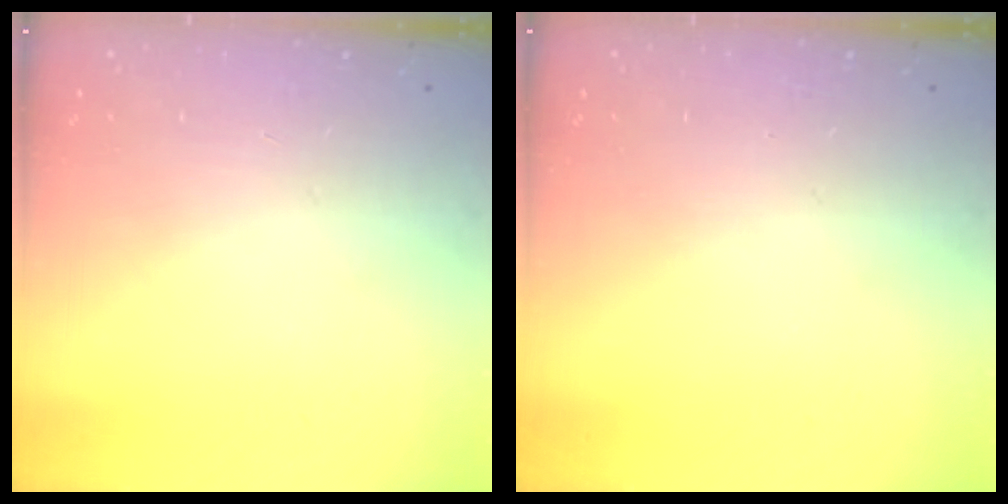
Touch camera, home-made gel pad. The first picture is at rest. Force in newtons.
{"total": 0.0}